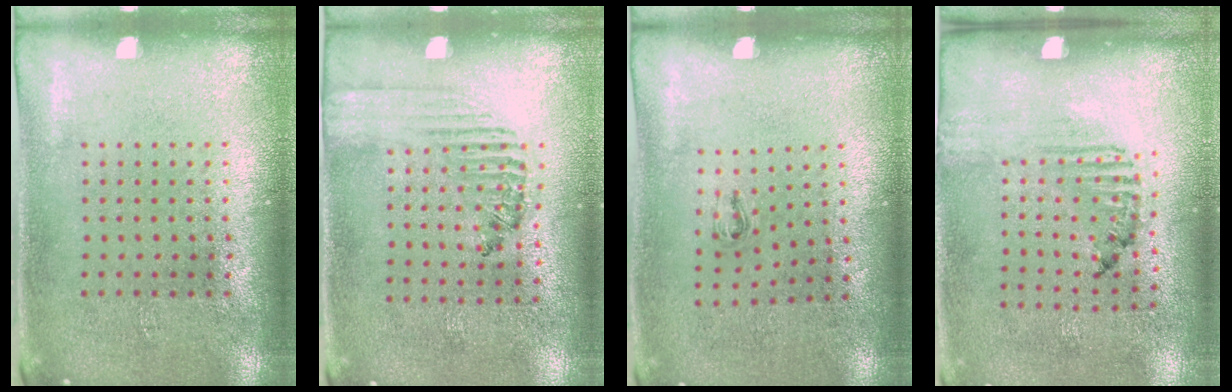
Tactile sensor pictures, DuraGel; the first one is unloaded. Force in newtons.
{"total": 1.3, "press": 1.0, "slide": 0.8}
{"total": 0.6, "press": 0.2, "slide": 0.5}
{"total": 1.8, "press": 1.0, "slide": 1.5}